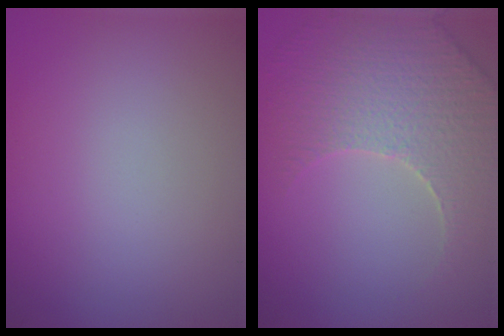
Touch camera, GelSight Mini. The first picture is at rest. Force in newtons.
{"total": 5.0, "press": 4.6, "slide": 1.9}